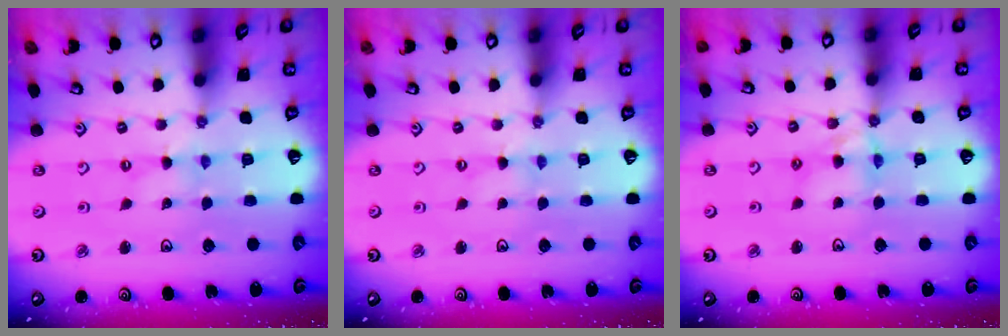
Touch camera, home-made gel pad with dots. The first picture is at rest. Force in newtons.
{"total": 0.6, "press": 0.5, "slide": 0.1}
{"total": 6.5, "press": 6.5, "slide": 0.7}